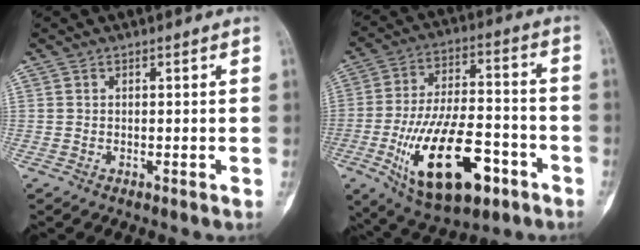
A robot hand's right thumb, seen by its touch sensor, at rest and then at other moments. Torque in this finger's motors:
{"motor_torque": [0.88, 1.02, 2.00, -0.78, 0.22]}